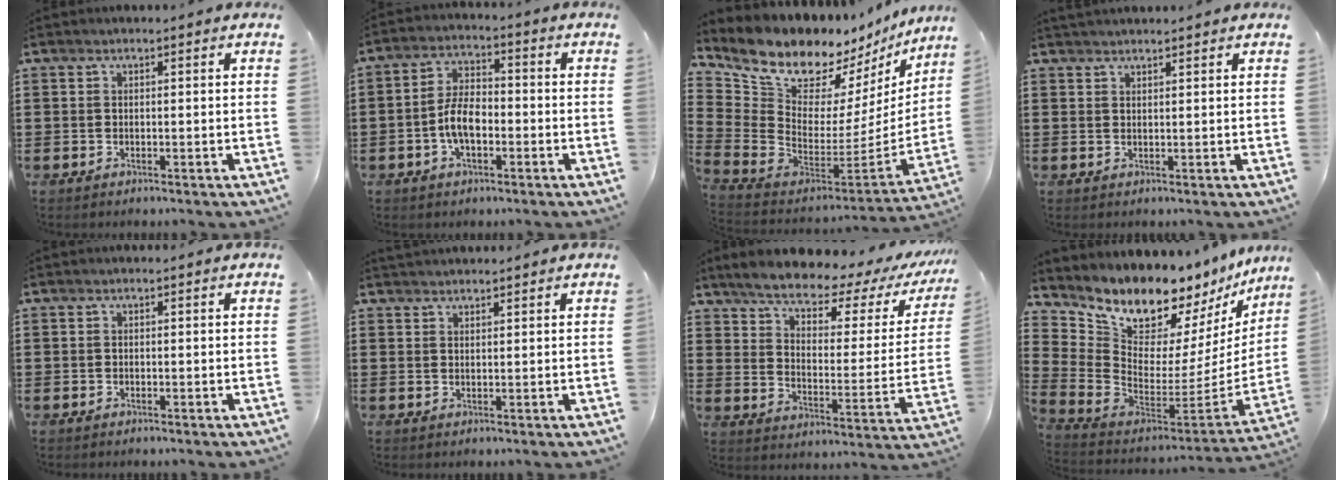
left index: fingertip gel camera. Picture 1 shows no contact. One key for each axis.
{"total": 6.0, "fx": -1.7, "fy": 2.9, "fz": 5.0, "tx": -0.114, "ty": 0.002, "tz": -0.039}
{"total": 10.8, "fx": 9.0, "fy": 4.7, "fz": 3.9, "tx": -0.133, "ty": -0.085, "tz": 0.160}
{"total": 1.4, "fx": 1.4, "fy": 0.1, "fz": 0.2, "tx": -0.005, "ty": 0.001, "tz": 0.027}
{"total": 0.0}
{"total": 1.4, "fx": 1.4, "fy": 0.1, "fz": 0.1, "tx": -0.005, "ty": 0.001, "tz": 0.027}
{"total": 6.9, "fx": 5.9, "fy": 1.4, "fz": 3.2, "tx": -0.084, "ty": -0.039, "tz": 0.096}
{"total": 9.8, "fx": 9.1, "fy": 2.9, "fz": 2.3, "tx": -0.083, "ty": -0.100, "tz": 0.158}